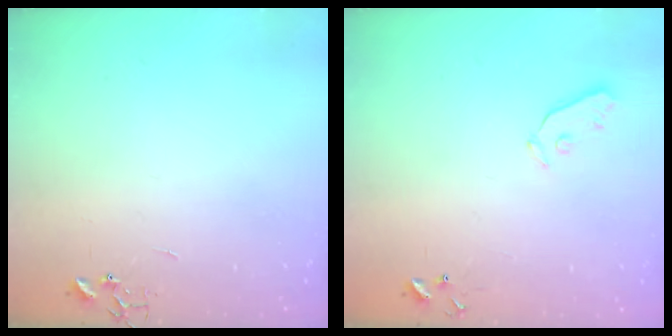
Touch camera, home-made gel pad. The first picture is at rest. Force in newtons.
{"total": 3.4, "press": 3.4, "slide": 0.5}